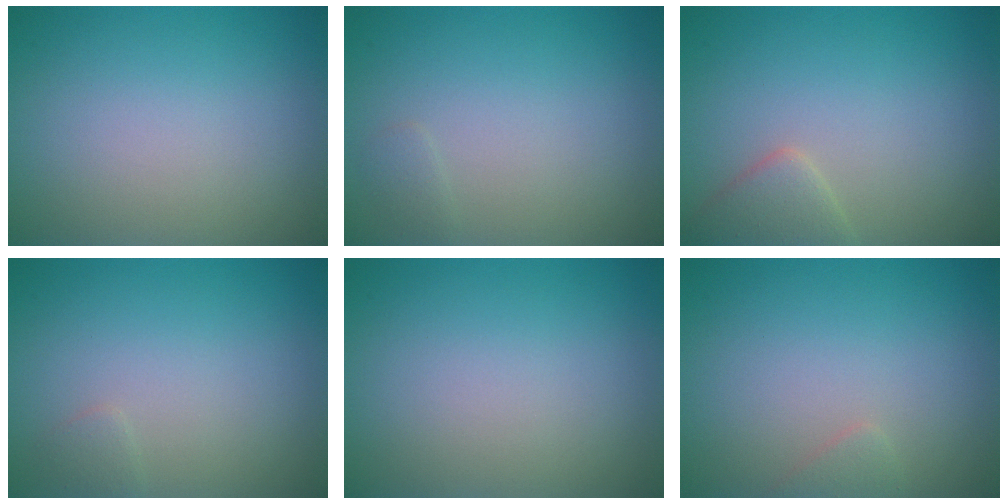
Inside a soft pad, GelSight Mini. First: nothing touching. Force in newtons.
{"total": 0.6, "press": 0.6, "slide": 0.0}
{"total": 2.4, "press": 2.4, "slide": 0.1}
{"total": 0.7, "press": 0.7, "slide": 0.0}
{"total": 0.0}
{"total": 0.8, "press": 0.8, "slide": 0.0}